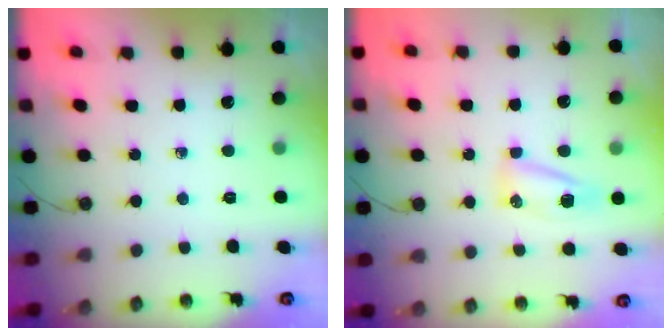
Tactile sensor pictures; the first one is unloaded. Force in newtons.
{"total": 6.6, "press": 6.5, "slide": 1.1}